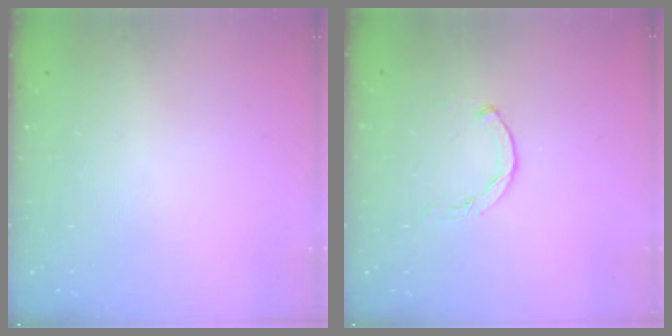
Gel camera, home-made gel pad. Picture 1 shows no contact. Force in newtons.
{"total": 0.0}